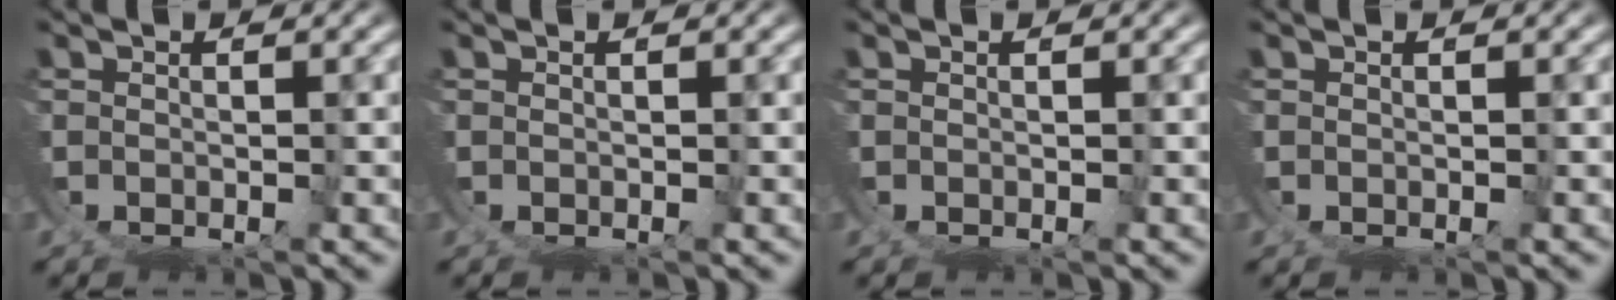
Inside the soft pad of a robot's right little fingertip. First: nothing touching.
{"total": 0.0}
{"total": 0.0}
{"total": 0.0}